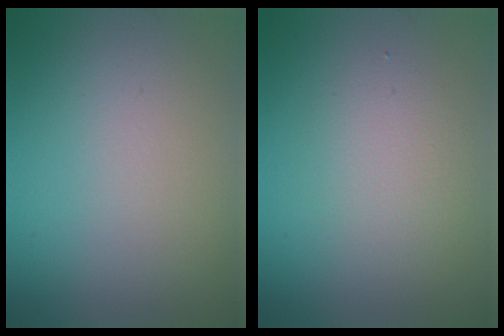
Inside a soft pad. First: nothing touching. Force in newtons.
{"total": 2.4, "press": 2.4, "slide": 0.0}